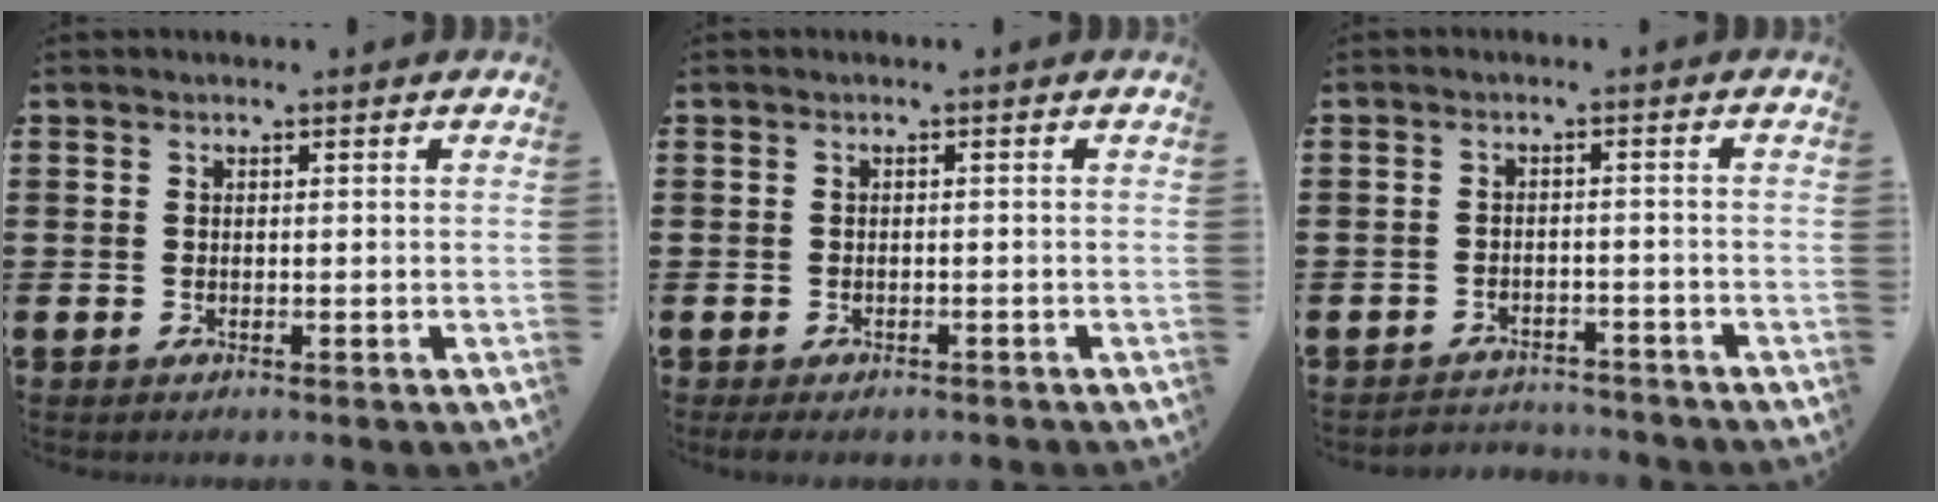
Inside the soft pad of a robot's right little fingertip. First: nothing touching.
{"total": 0.7, "force": [-0.6, 0.3, 0.3], "torque": [-0.007, 0.000, -0.013]}
{"total": 2.2, "force": [-2.2, 0.1, -0.4], "torque": [-0.002, 0.004, -0.050]}